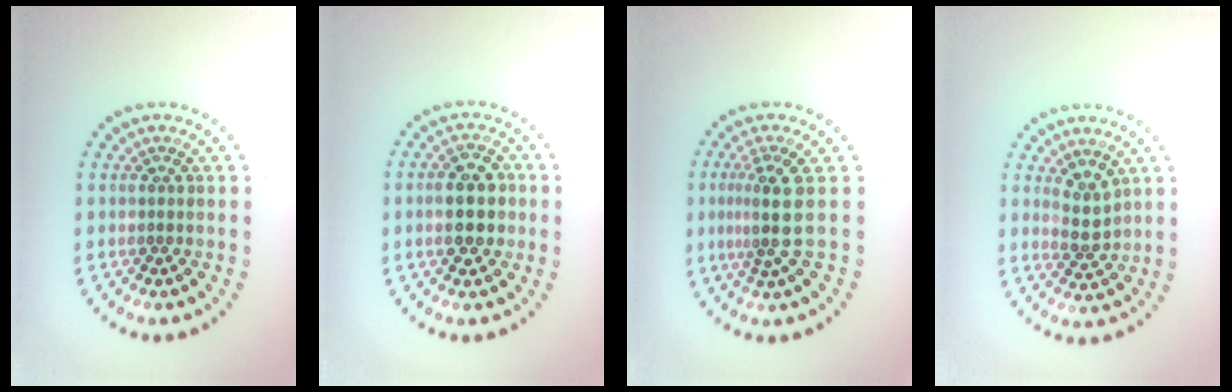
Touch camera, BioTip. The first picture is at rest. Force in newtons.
{"total": 4.3, "press": 4.3, "slide": 0.3}
{"total": 3.3, "press": 2.5, "slide": 2.2}
{"total": 2.3, "press": 2.1, "slide": 0.9}